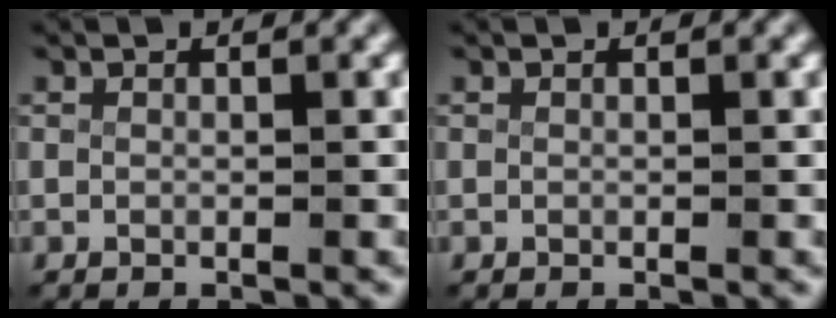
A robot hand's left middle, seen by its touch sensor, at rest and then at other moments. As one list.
[{"total": 0.0}]